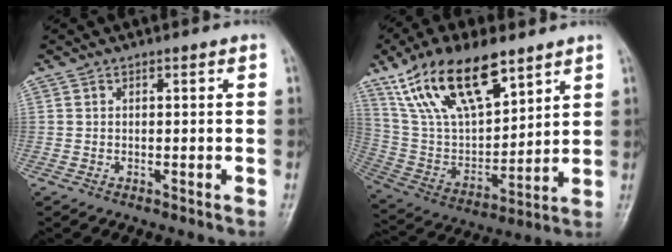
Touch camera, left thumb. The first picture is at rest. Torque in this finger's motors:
{"motor_torque": [0.50, 0.51, 1.39, -1.38, 0.43]}